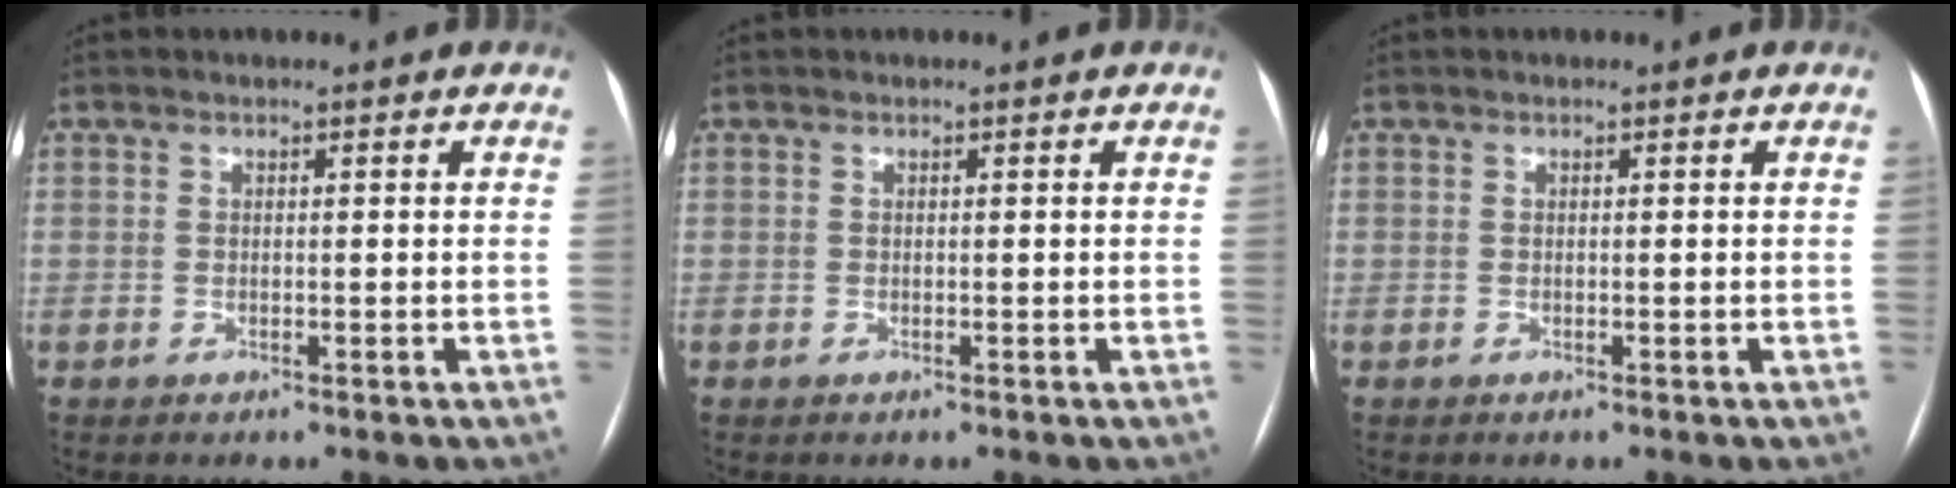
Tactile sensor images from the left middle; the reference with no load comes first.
{"total": 0.0}
{"total": 0.0}